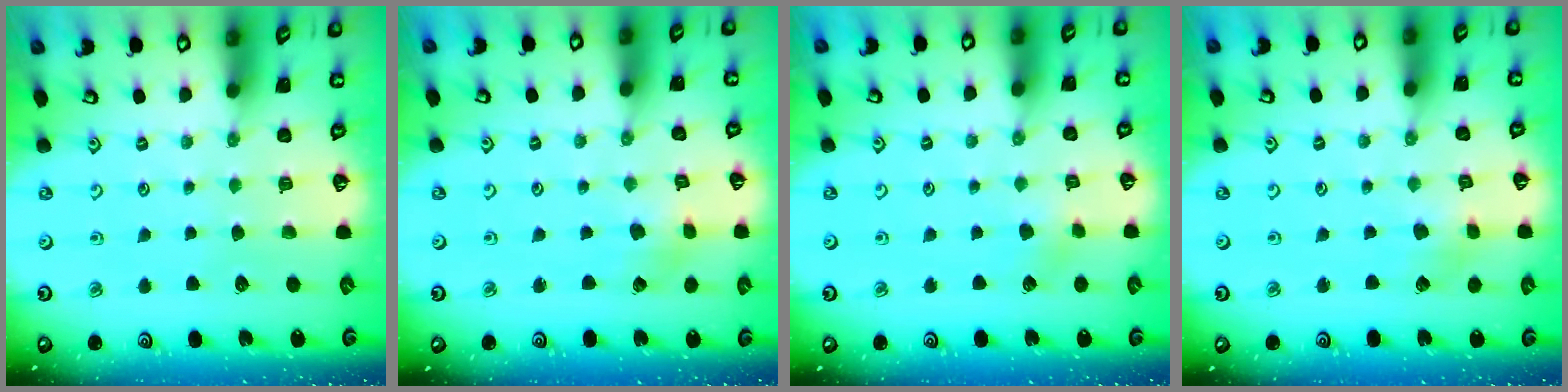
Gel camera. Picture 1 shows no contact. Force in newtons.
{"total": 2.5, "press": 2.4, "slide": 0.4}
{"total": 2.9, "press": 2.8, "slide": 0.2}
{"total": 3.0, "press": 2.9, "slide": 0.3}